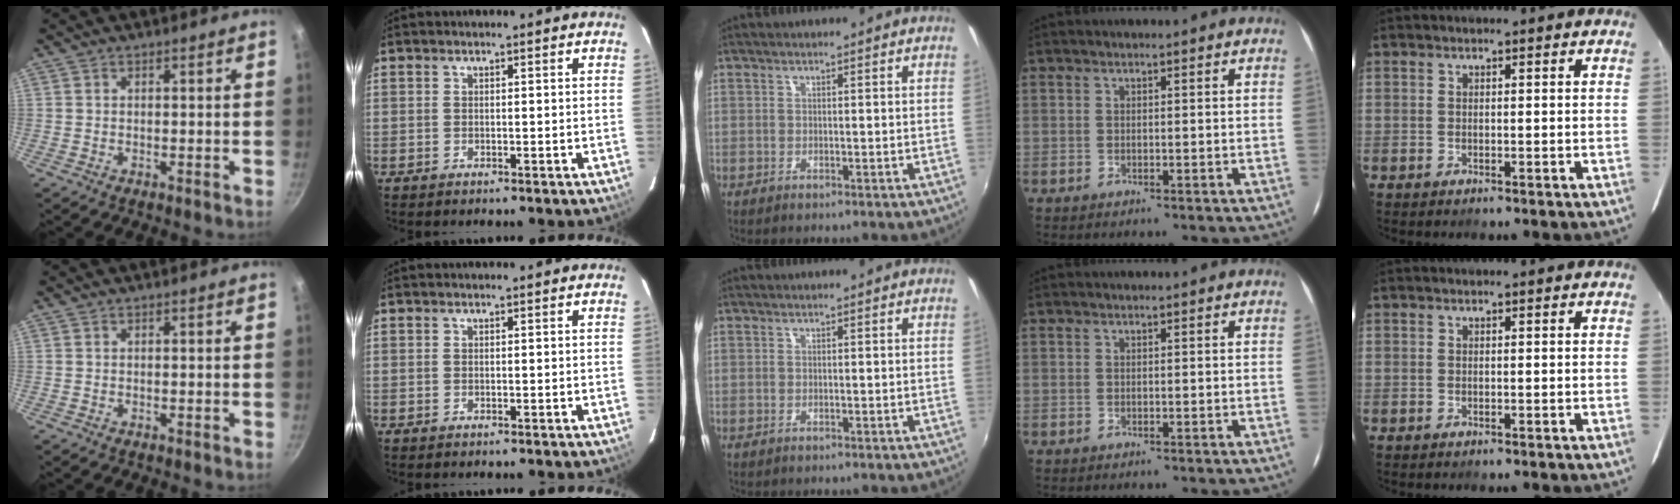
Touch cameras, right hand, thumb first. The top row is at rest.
{}